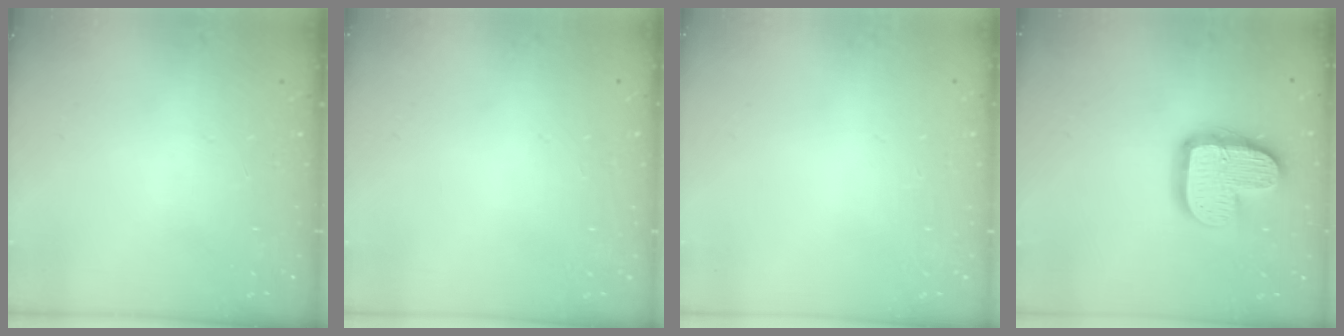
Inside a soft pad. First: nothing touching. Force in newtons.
{"total": 0.0}
{"total": 0.8, "press": 0.4, "slide": 0.7}
{"total": 16.1, "press": 16.1, "slide": 1.3}